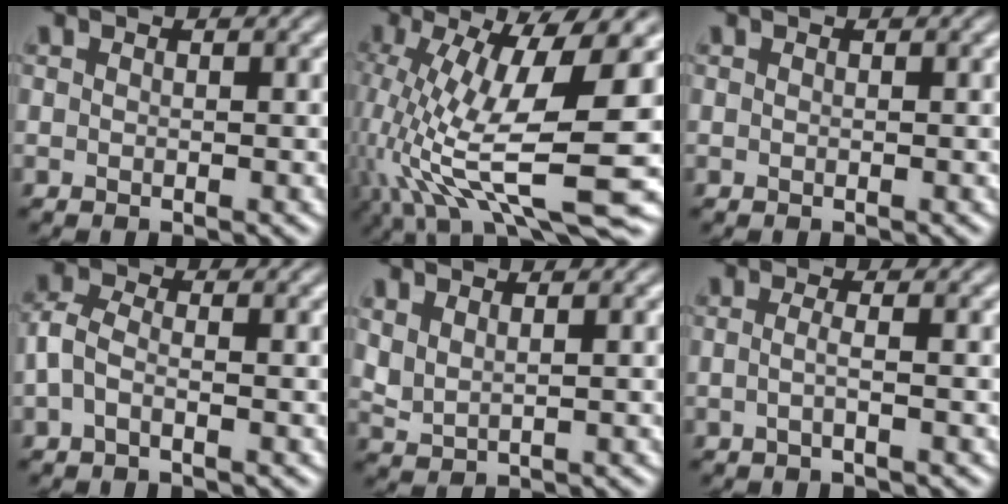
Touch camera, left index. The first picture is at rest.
{"total": 14.0, "force": [-1.2, 4.6, 13.2], "torque": [-0.252, -0.014, -0.014]}
{"total": 0.0}
{"total": 2.3, "force": [-0.7, 1.2, 1.9], "torque": [-0.047, 0.006, -0.022]}
{"total": 1.9, "force": [1.4, 0.7, 1.0], "torque": [-0.022, -0.004, 0.034]}
{"total": 1.4, "force": [-0.3, 0.5, 1.3], "torque": [-0.020, -0.004, -0.010]}